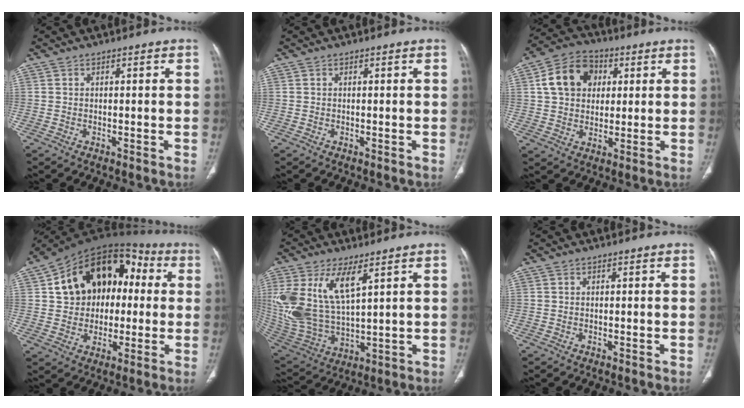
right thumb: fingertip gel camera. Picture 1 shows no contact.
{"total": 0.0}
{"total": 11.6, "force": [3.0, 9.1, 6.6], "torque": [-0.093, 0.006, 0.045]}
{"total": 19.9, "force": [3.0, 14.5, 13.3], "torque": [-0.171, 0.040, 0.048]}
{"total": 17.8, "force": [6.9, 8.2, 14.2], "torque": [-0.301, -0.024, 0.150]}
{"total": 0.0}